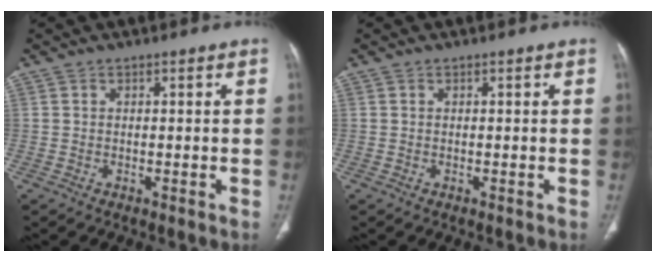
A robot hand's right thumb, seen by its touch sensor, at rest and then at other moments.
{"total": 0.0}